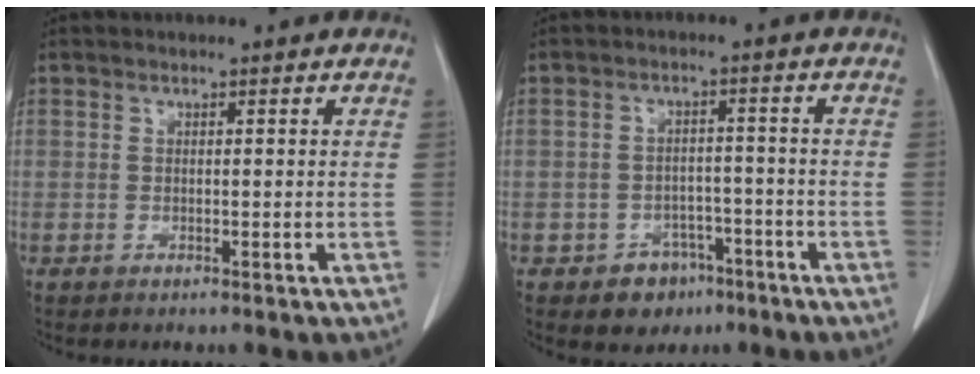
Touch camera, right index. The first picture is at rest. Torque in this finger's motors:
{"motor_torque": [-0.29, -0.18, -0.07, -0.06]}